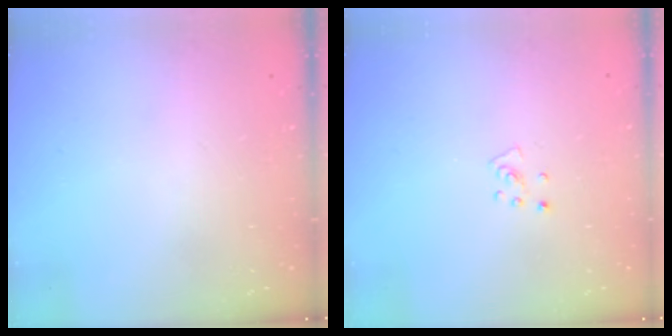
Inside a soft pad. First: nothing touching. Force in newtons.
{"total": 3.8, "press": 3.8, "slide": 0.4}